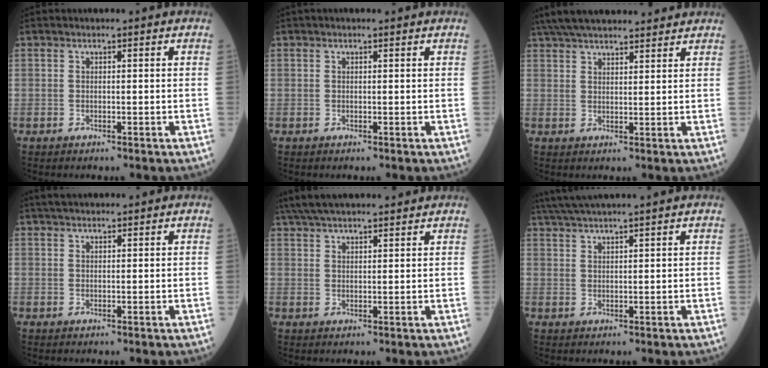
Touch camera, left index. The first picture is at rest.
{"total": 0.5, "force": [0.5, -0.1, 0.2], "torque": [-0.006, 0.006, 0.007]}
{"total": 17.1, "force": [15.0, 3.6, 7.3], "torque": [-0.132, 0.049, 0.231]}
{"total": 4.9, "force": [4.3, 0.8, 2.2], "torque": [-0.029, 0.030, 0.070]}
{"total": 14.1, "force": [12.4, 2.3, 6.3], "torque": [-0.111, 0.046, 0.196]}
{"total": 8.3, "force": [7.2, -1.2, 3.9], "torque": [-0.068, 0.029, 0.116]}